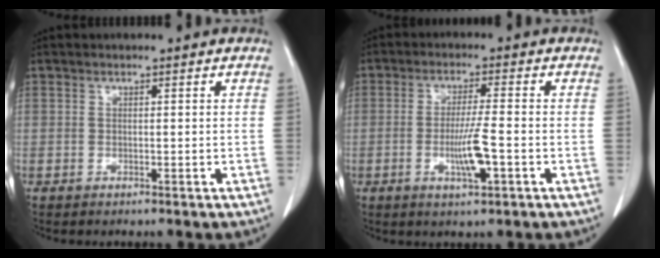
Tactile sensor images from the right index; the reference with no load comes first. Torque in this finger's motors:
{"motor_torque": [0.27, -0.03, 0.13, 0.08]}